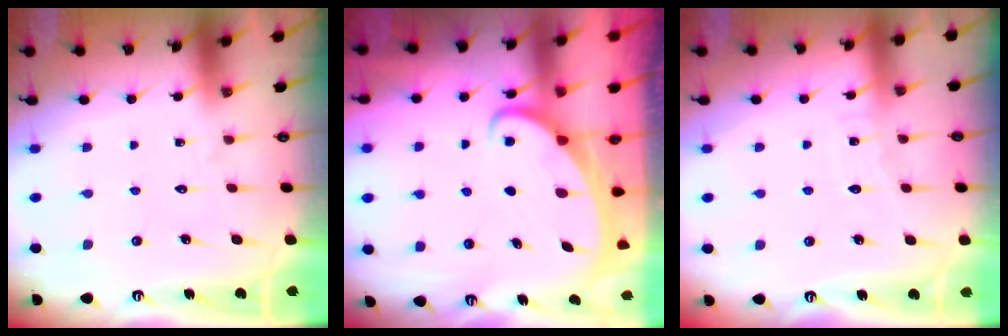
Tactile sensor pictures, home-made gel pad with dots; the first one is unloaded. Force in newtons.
{"total": 2.0, "press": 2.0, "slide": 0.3}
{"total": 4.2, "press": 4.2, "slide": 0.4}